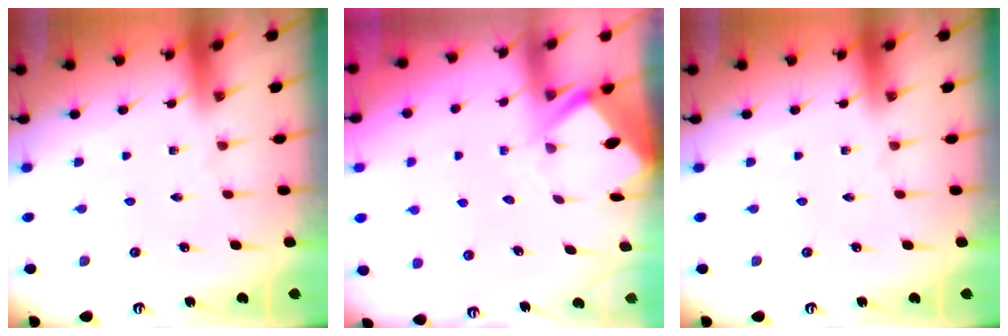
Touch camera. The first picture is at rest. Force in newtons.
{"total": 3.5, "press": 3.4, "slide": 0.3}
{"total": 0.0}